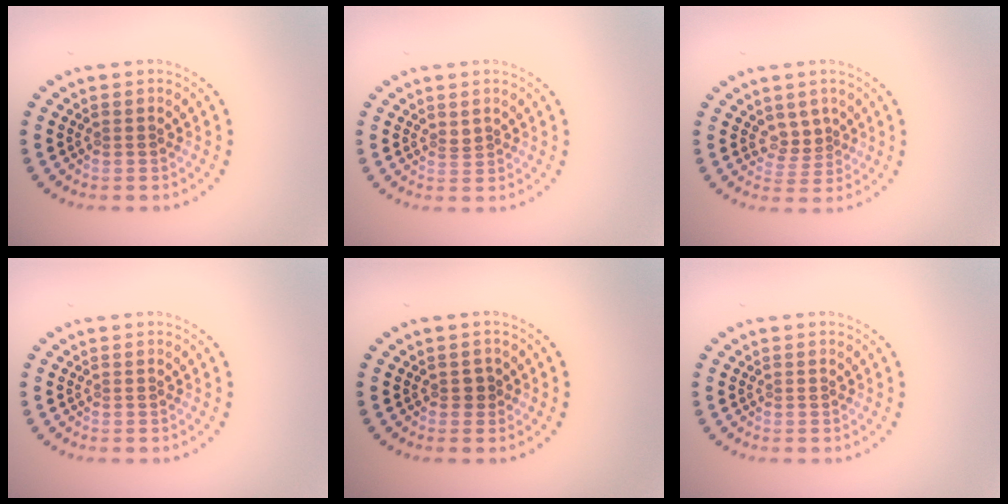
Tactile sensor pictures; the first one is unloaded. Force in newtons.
{"total": 0.9, "press": 0.6, "slide": 0.6}
{"total": 1.8, "press": 1.3, "slide": 1.3}
{"total": 0.0}
{"total": 0.8, "press": 0.7, "slide": 0.3}
{"total": 0.0}